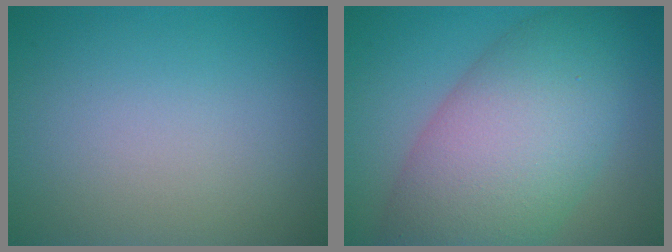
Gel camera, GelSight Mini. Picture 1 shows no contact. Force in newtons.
{"total": 11.3, "press": 11.3, "slide": 0.4}